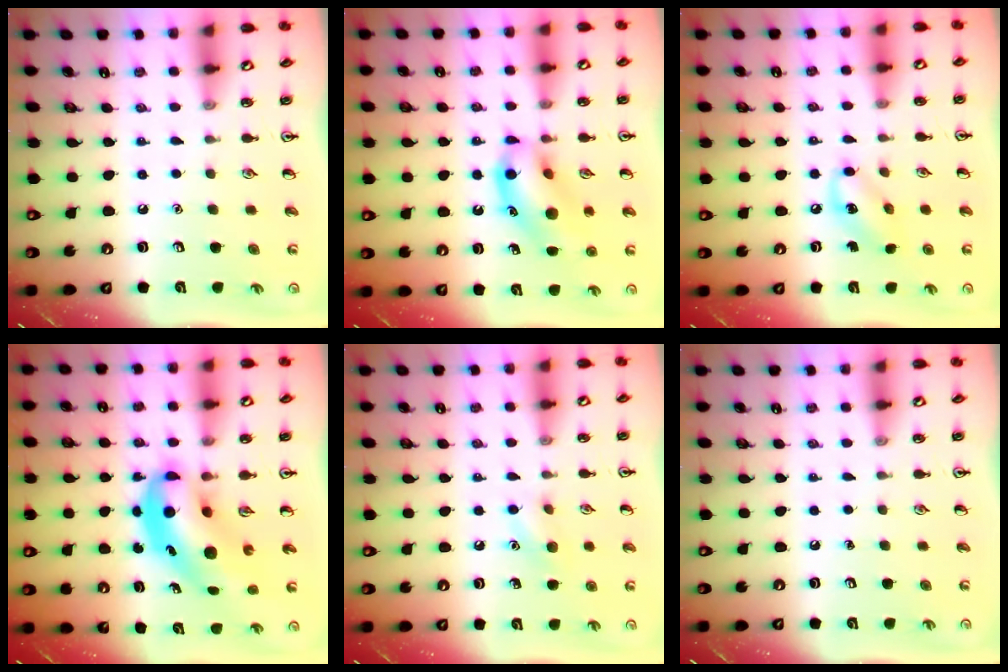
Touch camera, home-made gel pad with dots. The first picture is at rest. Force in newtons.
{"total": 14.5, "press": 14.1, "slide": 3.2}
{"total": 6.8, "press": 6.8, "slide": 0.7}
{"total": 10.6, "press": 10.1, "slide": 3.0}
{"total": 7.9, "press": 7.6, "slide": 1.9}
{"total": 0.0}